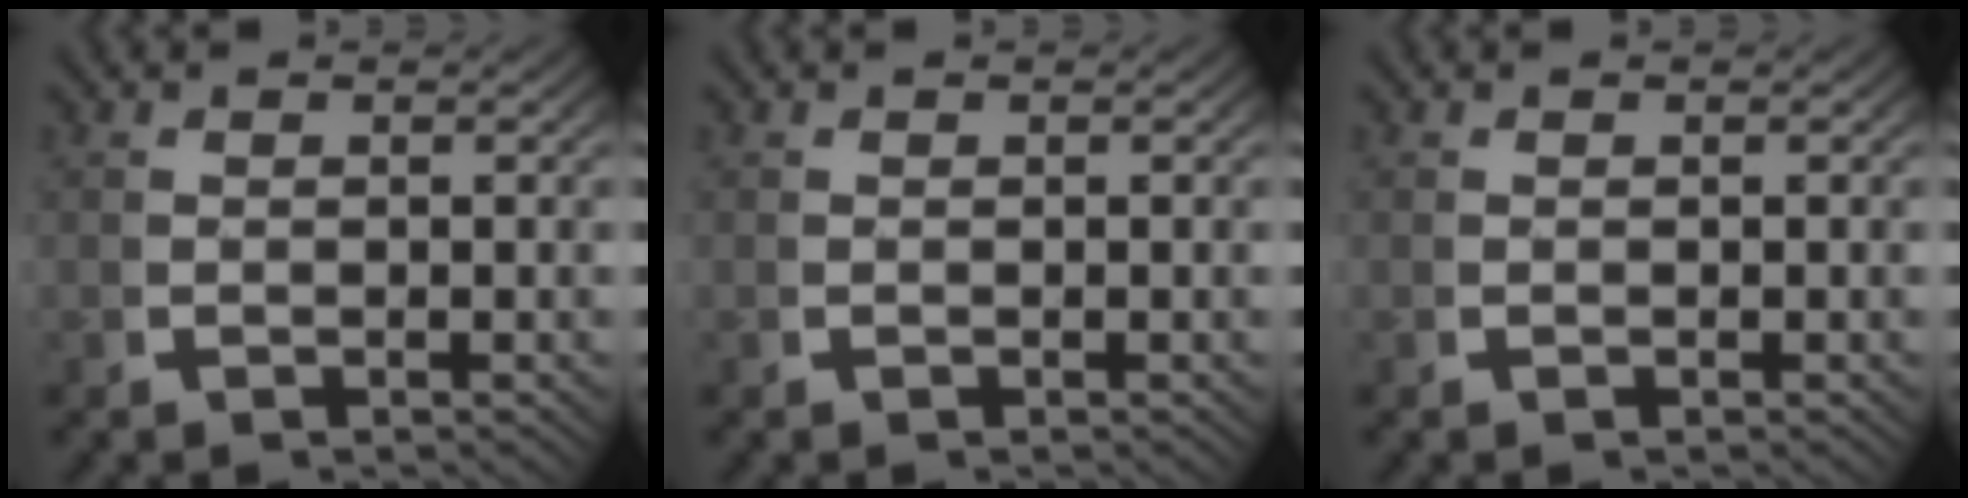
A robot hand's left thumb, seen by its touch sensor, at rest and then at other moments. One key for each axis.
{"total": 0.0}
{"total": 0.0}